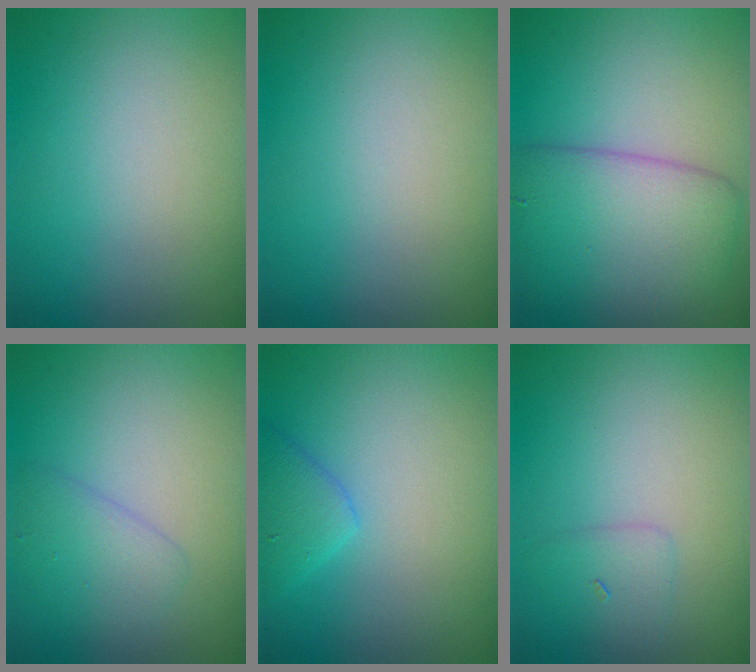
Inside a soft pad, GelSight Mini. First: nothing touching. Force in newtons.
{"total": 0.0}
{"total": 6.7, "press": 6.7, "slide": 0.1}
{"total": 2.2, "press": 2.2, "slide": 0.1}
{"total": 2.2, "press": 2.2, "slide": 0.2}
{"total": 1.4, "press": 1.4, "slide": 0.1}